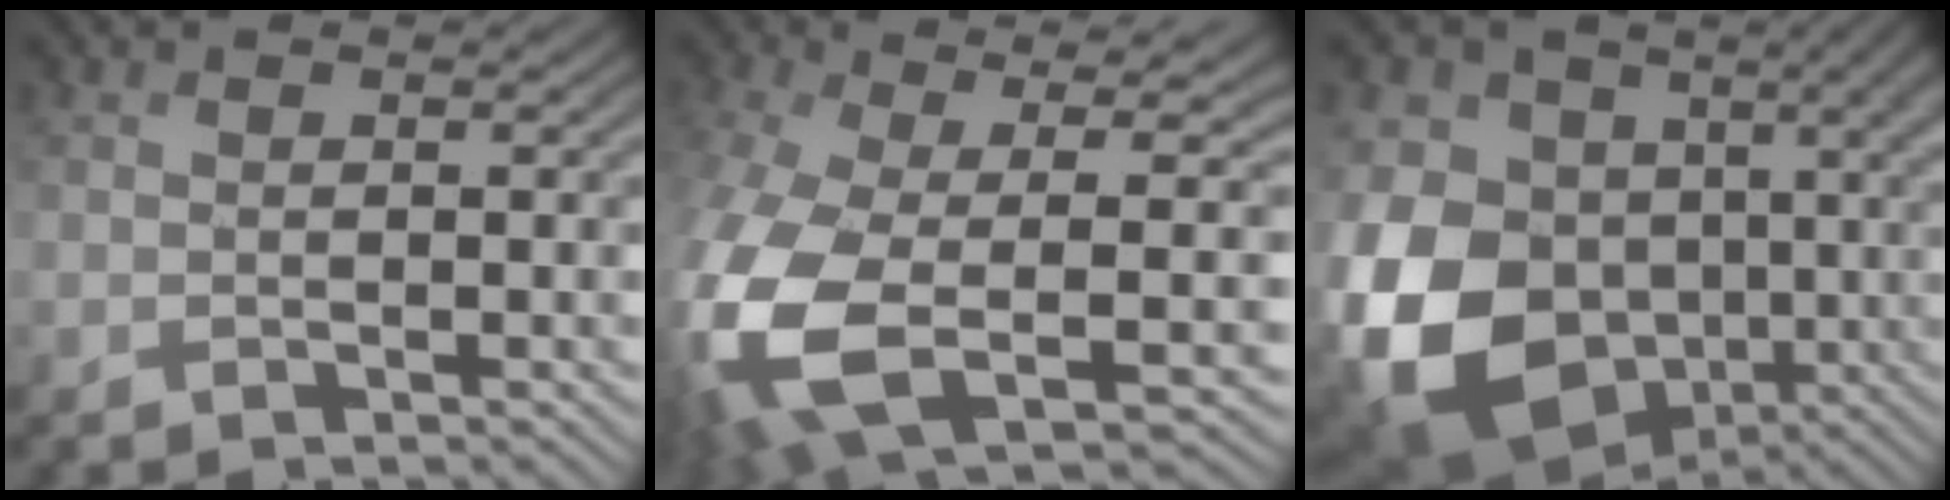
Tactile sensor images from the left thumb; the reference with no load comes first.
{"total": 17.3, "force": [-2.8, 8.7, 14.6], "torque": [-0.363, -0.041, -0.038]}
{"total": 19.3, "force": [-2.0, 14.3, 12.7], "torque": [-0.291, -0.037, -0.029]}